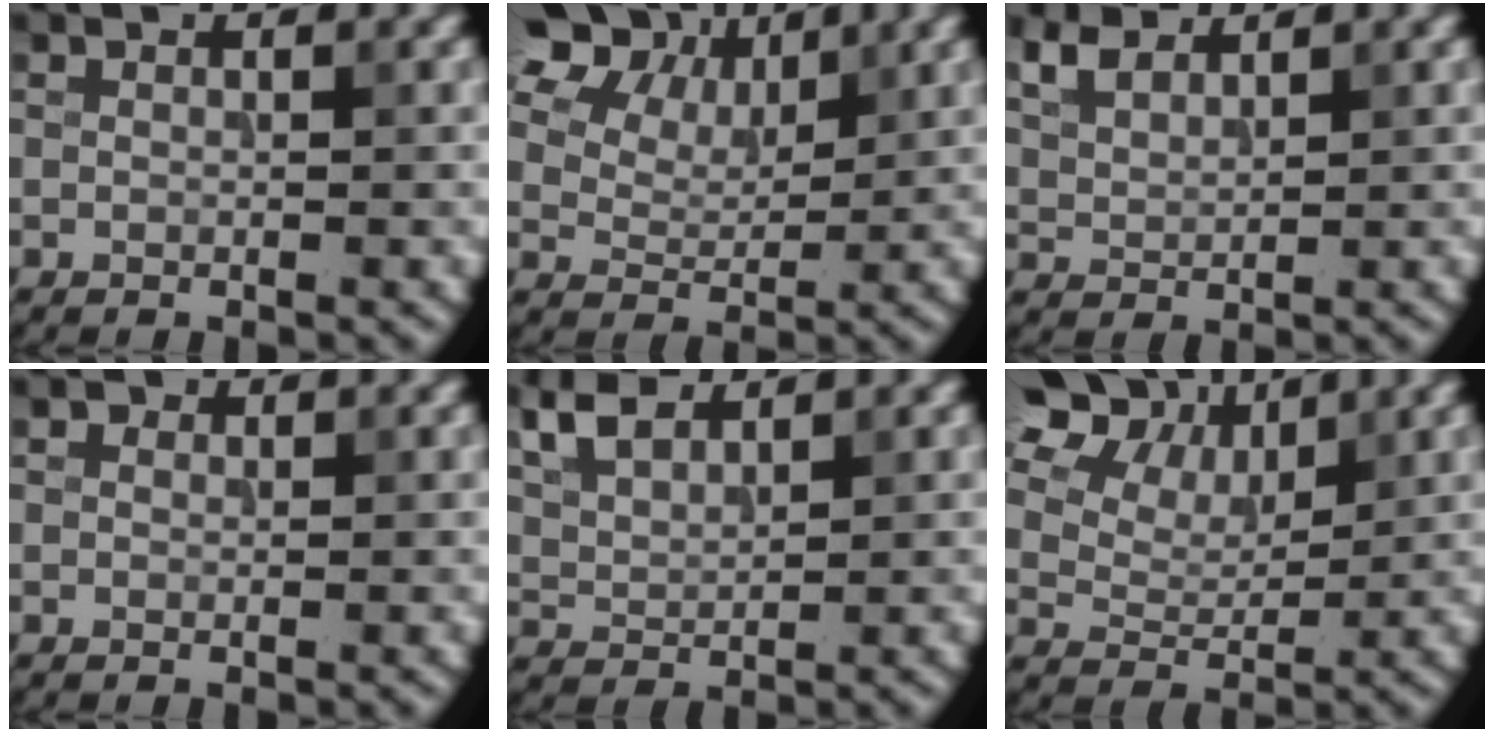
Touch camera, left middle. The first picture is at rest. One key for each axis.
{"total": 10.9, "fx": 6.7, "fy": 6.6, "fz": 5.5, "tx": -0.126, "ty": 0.022, "tz": 0.120}
{"total": 3.5, "fx": 2.7, "fy": 1.7, "fz": 1.5, "tx": -0.045, "ty": 0.007, "tz": 0.061}
{"total": 0.7, "fx": 0.4, "fy": 0.6, "fz": 0.3, "tx": -0.004, "ty": -0.004, "tz": -0.001}
{"total": 4.8, "fx": 3.3, "fy": 2.3, "fz": 2.7, "tx": -0.069, "ty": 0.014, "tz": 0.063}
{"total": 10.7, "fx": 6.4, "fy": 6.6, "fz": 5.4, "tx": -0.117, "ty": 0.023, "tz": 0.111}